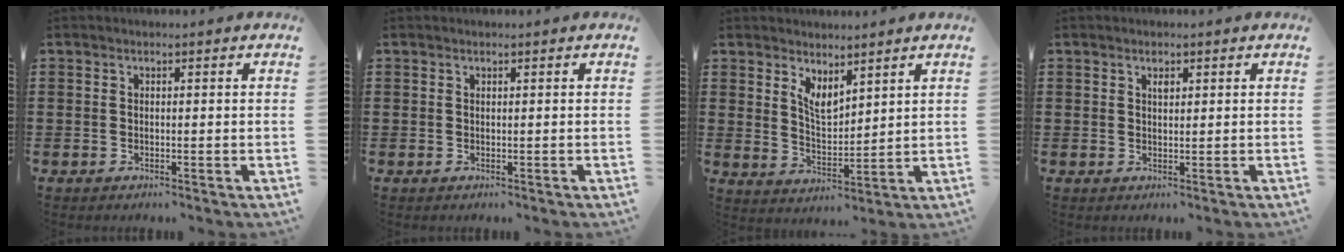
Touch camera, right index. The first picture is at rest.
{"total": 0.0}
{"total": 4.4, "force": [3.4, 1.6, 2.3], "torque": [-0.054, -0.011, 0.062]}
{"total": 1.2, "force": [0.7, 0.6, 0.7], "torque": [-0.009, -0.001, 0.011]}